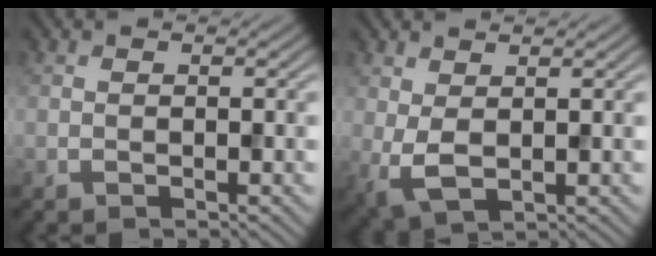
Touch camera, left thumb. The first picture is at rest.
{"total": 3.3, "force": [0.9, 1.7, 2.8], "torque": [-0.072, -0.004, 0.018]}